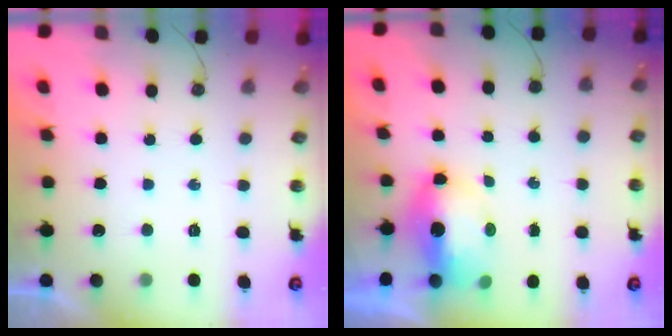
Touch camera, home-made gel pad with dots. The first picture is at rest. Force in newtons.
{"total": 9.0, "press": 8.1, "slide": 3.9}